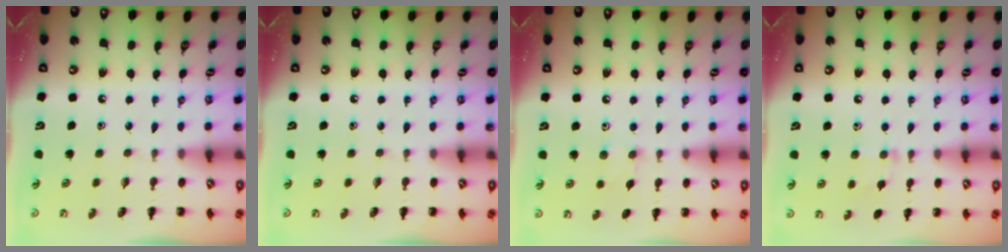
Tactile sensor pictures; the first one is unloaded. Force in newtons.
{"total": 0.0}
{"total": 4.4, "press": 4.1, "slide": 1.6}
{"total": 6.6, "press": 6.3, "slide": 2.0}